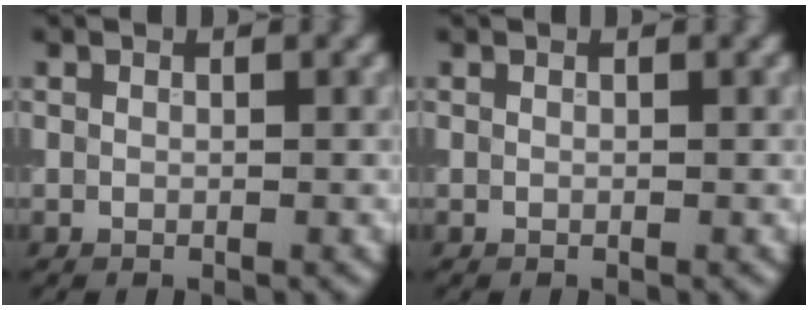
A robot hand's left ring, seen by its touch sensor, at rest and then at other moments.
{"total": 0.0}